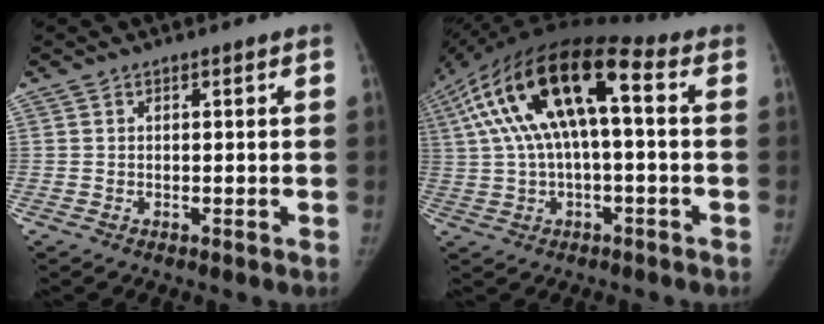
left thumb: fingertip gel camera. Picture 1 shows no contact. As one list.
[{"total": 19.0, "force": [3.2, 7.6, 17.1], "torque": [-0.336, 0.054, 0.044]}]